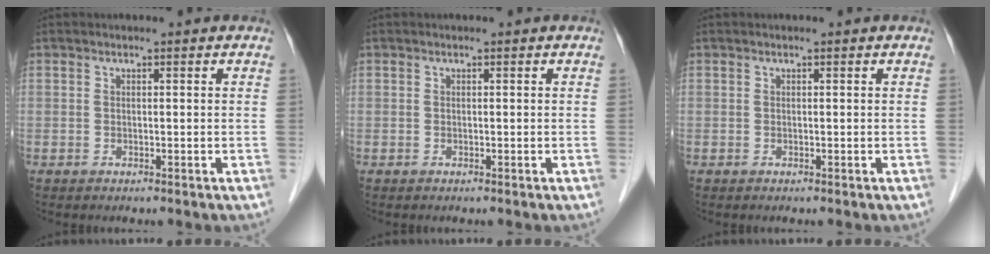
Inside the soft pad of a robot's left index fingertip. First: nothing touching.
{"total": 0.0}
{"total": 0.0}